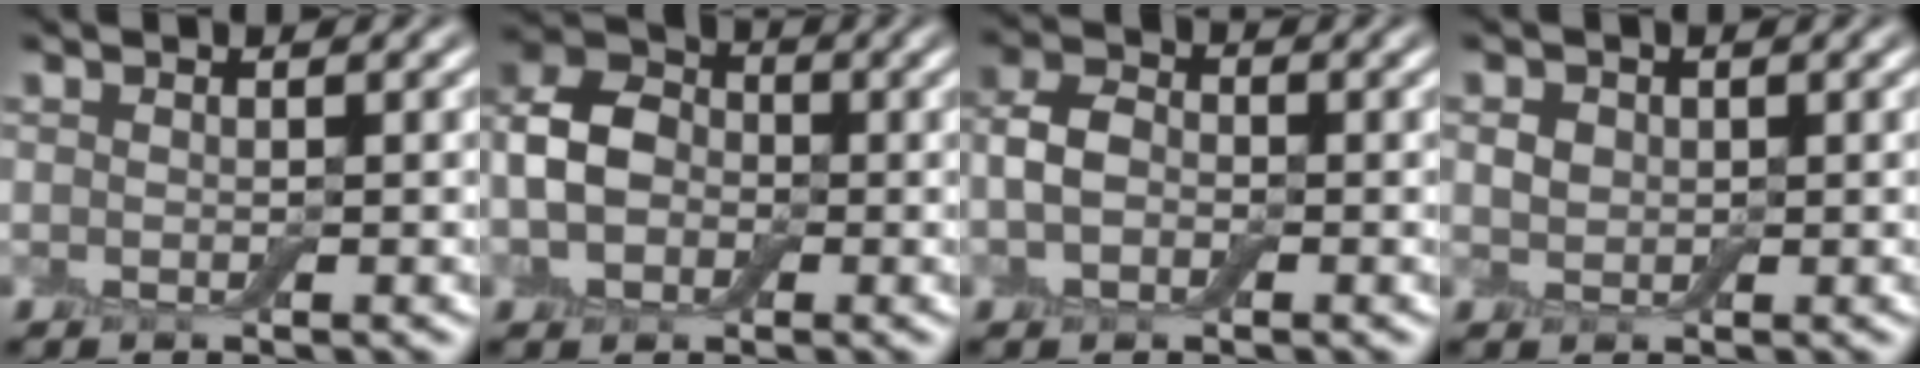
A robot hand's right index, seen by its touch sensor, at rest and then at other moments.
{"total": 5.7, "force": [-0.7, 4.5, 3.4], "torque": [-0.070, 0.012, -0.024]}
{"total": 3.0, "force": [-0.5, 2.3, 1.9], "torque": [-0.039, 0.006, -0.019]}
{"total": 1.2, "force": [0.3, 1.1, 0.2], "torque": [-0.005, 0.003, 0.003]}